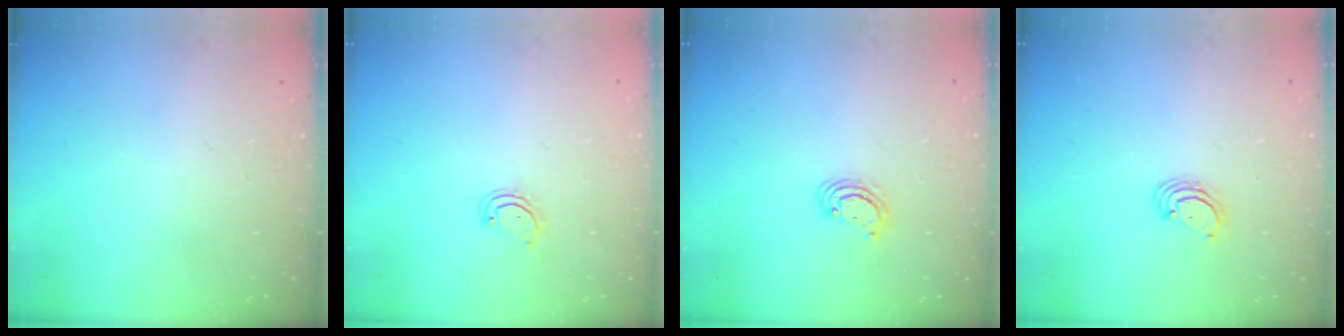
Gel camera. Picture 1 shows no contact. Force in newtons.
{"total": 2.9, "press": 2.9, "slide": 0.3}
{"total": 3.6, "press": 3.6, "slide": 0.4}
{"total": 2.6, "press": 2.6, "slide": 0.3}